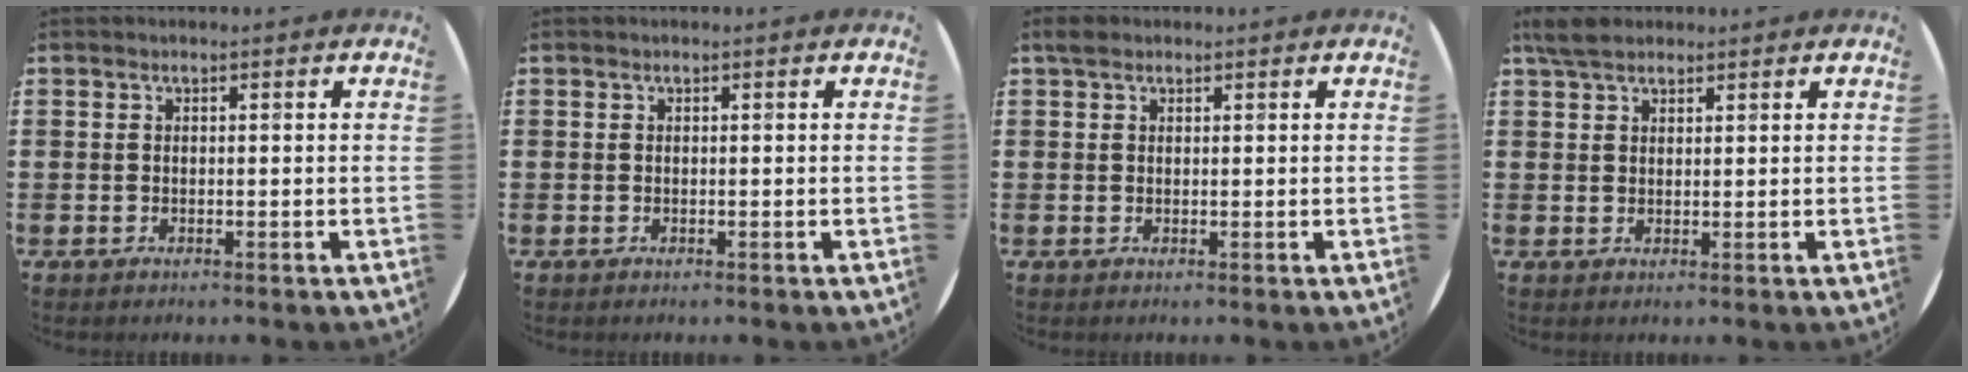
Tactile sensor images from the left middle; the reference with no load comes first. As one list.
[{"total": 0.0}, {"total": 1.3, "force": [1.0, 0.7, 0.4], "torque": [-0.001, 0.002, 0.017]}, {"total": 3.7, "force": [3.0, 1.4, 1.5], "torque": [-0.028, 0.003, 0.055]}]